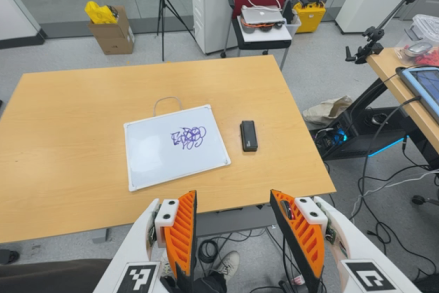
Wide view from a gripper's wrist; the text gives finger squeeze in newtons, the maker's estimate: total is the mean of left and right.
{"total": 0.0}